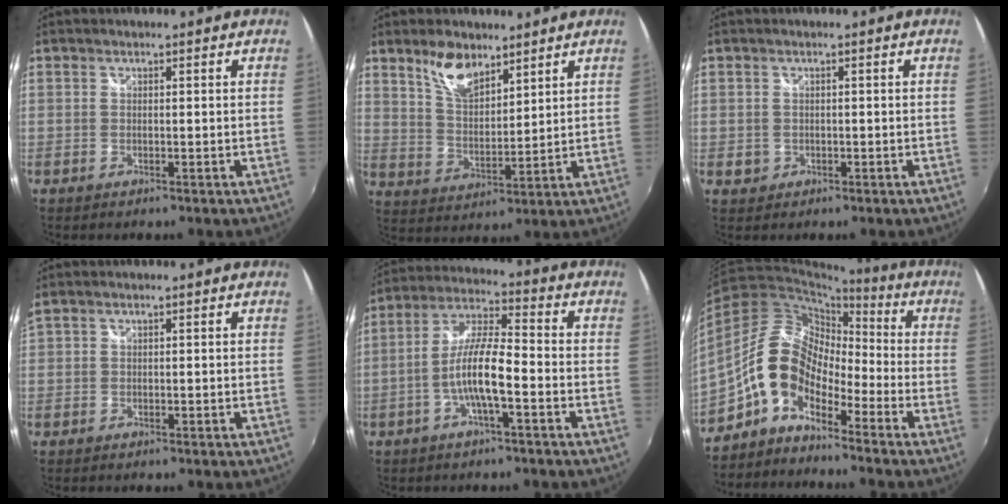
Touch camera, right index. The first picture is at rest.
{"total": 8.5, "force": [6.0, 3.8, 4.7], "torque": [-0.081, 0.007, 0.117]}
{"total": 1.9, "force": [-0.3, 1.9, 0.3], "torque": [-0.006, 0.001, -0.001]}
{"total": 1.5, "force": [0.7, 0.6, 1.1], "torque": [-0.024, 0.005, 0.015]}
{"total": 9.5, "force": [-3.4, 1.6, 8.7], "torque": [-0.181, 0.008, -0.064]}
{"total": 10.4, "force": [-6.1, 5.9, 6.1], "torque": [-0.109, 0.028, -0.135]}